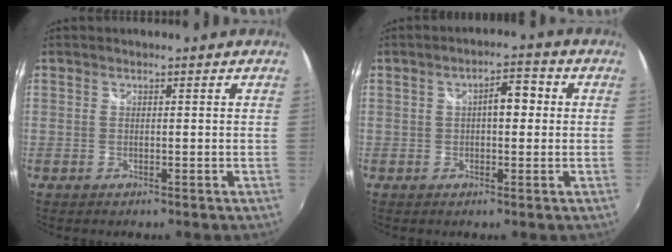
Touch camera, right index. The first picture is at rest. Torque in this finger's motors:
{"motor_torque": [0.43, 0.33, 0.10, 0.04]}